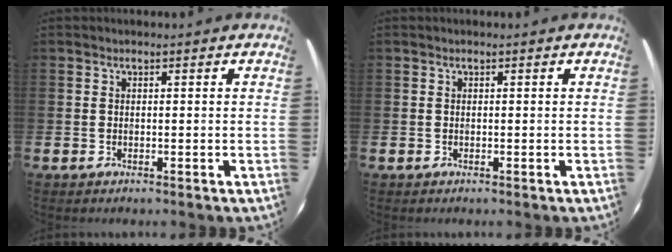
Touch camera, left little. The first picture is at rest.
{"total": 0.0}